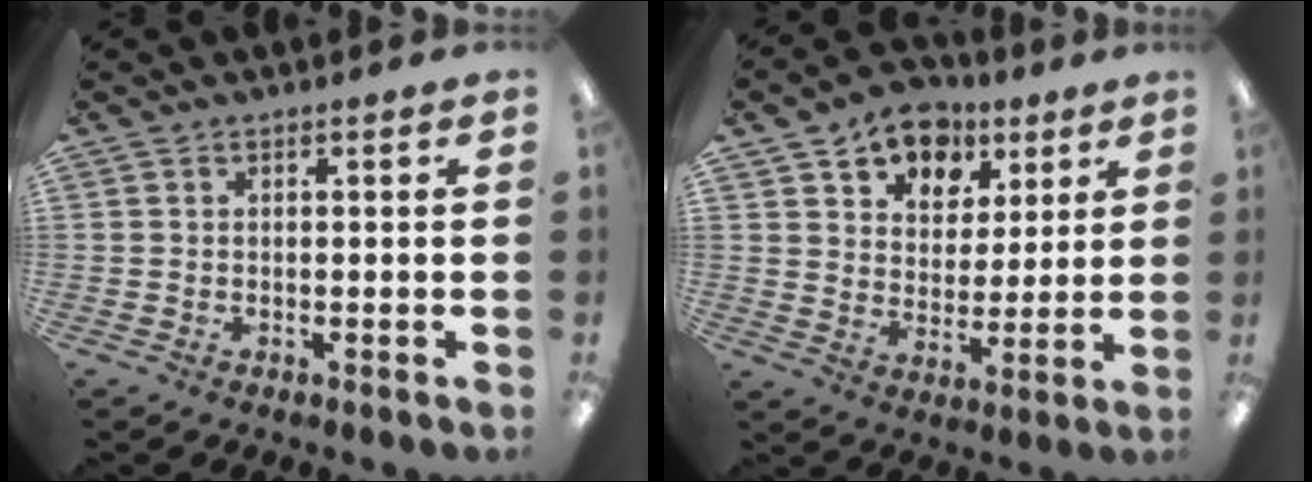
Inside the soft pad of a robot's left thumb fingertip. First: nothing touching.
{"total": 10.3, "force": [7.4, 6.8, 2.1], "torque": [-0.042, -0.050, 0.137]}